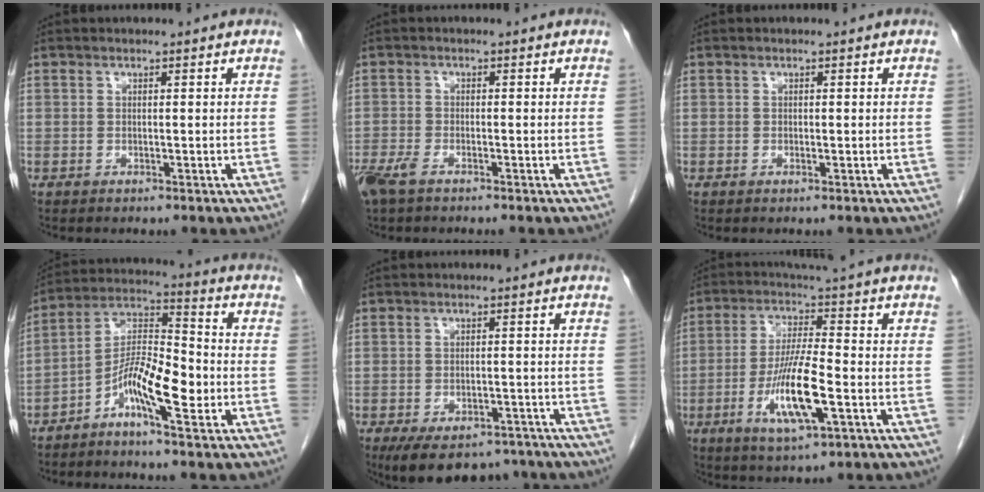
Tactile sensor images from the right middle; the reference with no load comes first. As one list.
[{"total": 3.9, "force": [-2.7, 1.1, 2.5], "torque": [-0.057, -0.008, -0.050]}, {"total": 0.0}, {"total": 9.7, "force": [-3.9, 2.1, 8.7], "torque": [-0.160, 0.017, -0.074]}, {"total": 9.6, "force": [-7.6, 4.4, 4.1], "torque": [-0.057, -0.001, -0.109]}, {"total": 9.8, "force": [-2.7, 0.4, 9.5], "torque": [-0.190, -0.018, -0.049]}]